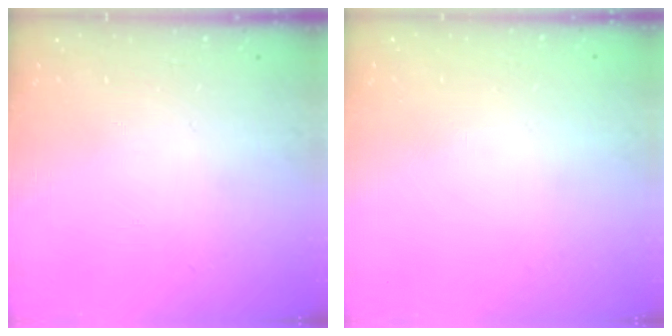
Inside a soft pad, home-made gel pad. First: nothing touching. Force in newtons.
{"total": 0.0}